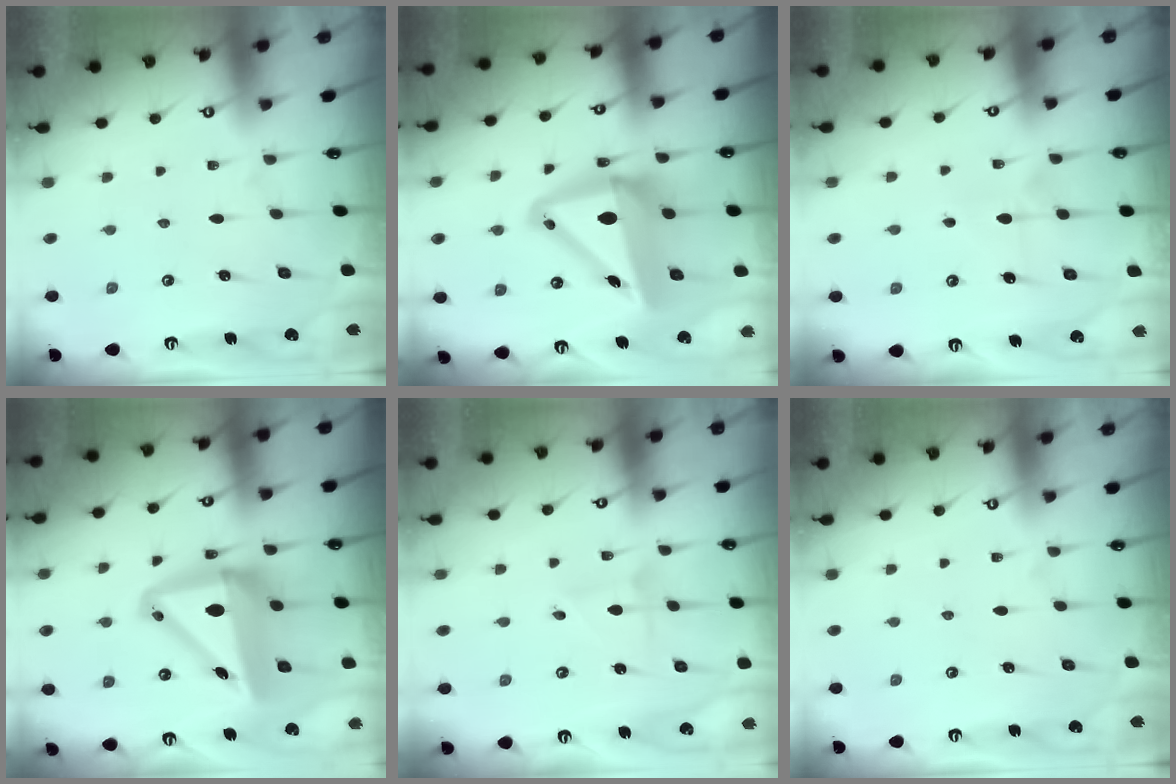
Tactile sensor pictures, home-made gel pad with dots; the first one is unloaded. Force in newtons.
{"total": 13.6, "press": 13.3, "slide": 2.6}
{"total": 5.9, "press": 5.9, "slide": 0.8}
{"total": 13.0, "press": 12.6, "slide": 3.4}
{"total": 2.2, "press": 2.2, "slide": 0.1}
{"total": 0.0}